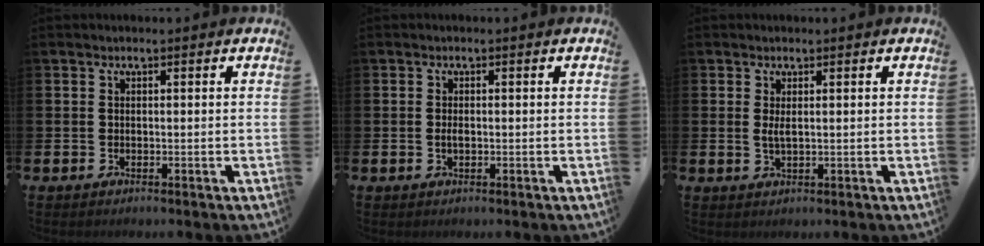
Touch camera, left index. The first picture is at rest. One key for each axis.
{"total": 1.1, "fx": -0.2, "fy": 0.5, "fz": 1.0, "tx": -0.018, "ty": 0.003, "tz": -0.005}
{"total": 1.4, "fx": 0.5, "fy": 0.4, "fz": 1.3, "tx": -0.024, "ty": 0.001, "tz": 0.008}